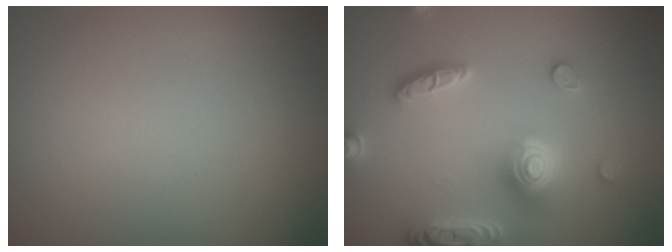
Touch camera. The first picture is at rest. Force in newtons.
{"total": 5.0, "press": 4.9, "slide": 0.9}